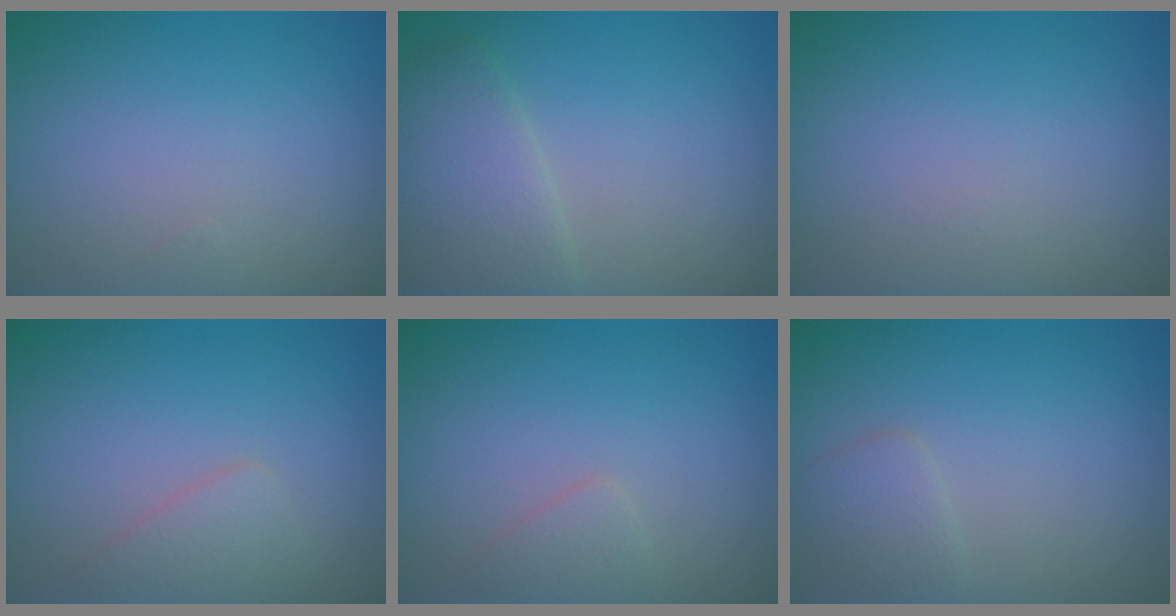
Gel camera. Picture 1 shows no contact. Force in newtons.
{"total": 3.8, "press": 3.8, "slide": 0.2}
{"total": 0.0}
{"total": 1.8, "press": 1.8, "slide": 0.1}
{"total": 1.2, "press": 1.2, "slide": 0.1}
{"total": 1.7, "press": 1.7, "slide": 0.1}